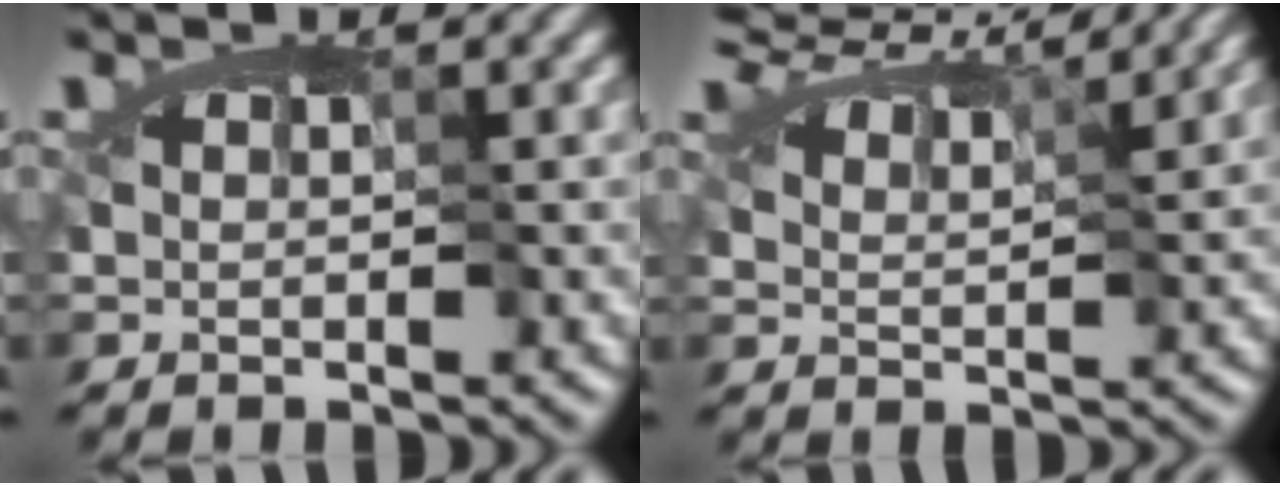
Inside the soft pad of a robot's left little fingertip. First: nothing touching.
{"total": 6.8, "force": [5.9, 1.6, 3.0], "torque": [-0.077, 0.010, 0.075]}